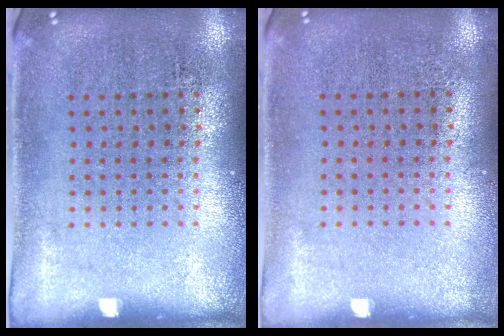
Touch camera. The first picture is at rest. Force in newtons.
{"total": 0.0}